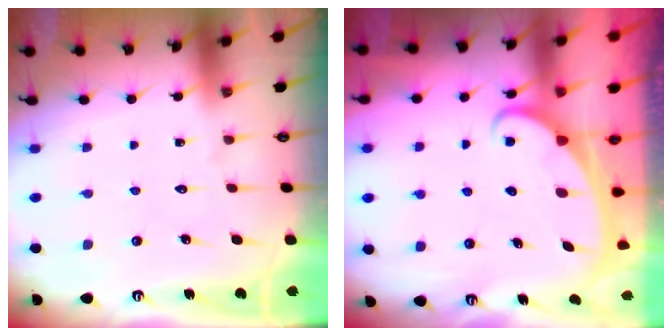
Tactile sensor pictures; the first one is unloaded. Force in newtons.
{"total": 2.4, "press": 2.4, "slide": 0.3}